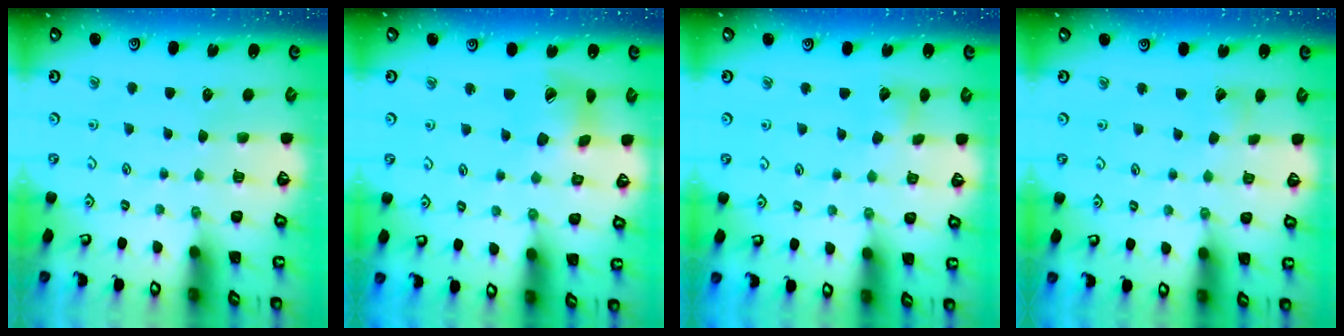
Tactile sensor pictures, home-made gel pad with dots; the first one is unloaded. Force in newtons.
{"total": 9.1, "press": 9.1, "slide": 1.1}
{"total": 2.9, "press": 2.9, "slide": 0.3}
{"total": 2.7, "press": 2.7, "slide": 0.3}